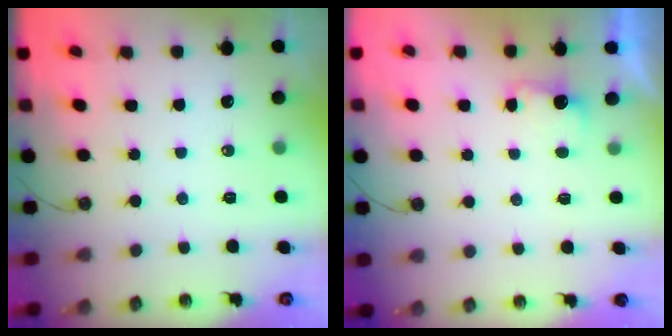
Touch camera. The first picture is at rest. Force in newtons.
{"total": 2.6, "press": 2.4, "slide": 1.0}